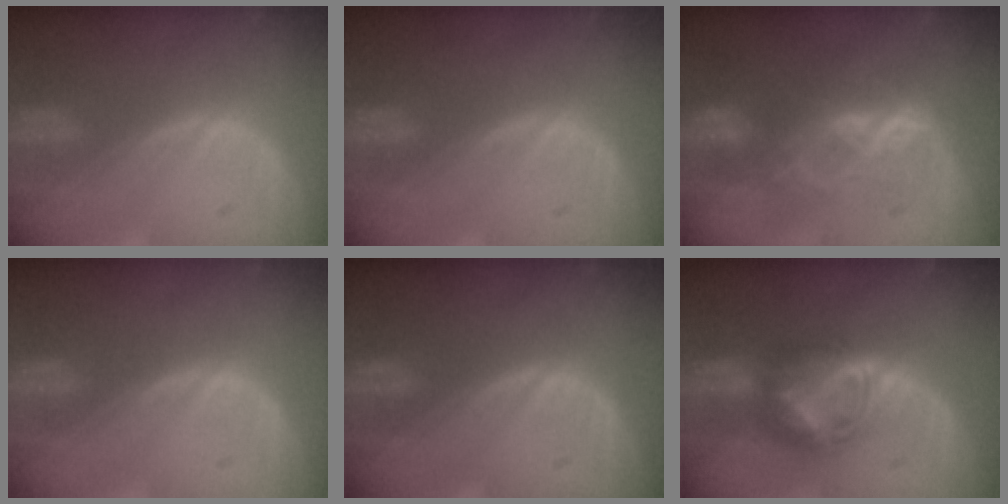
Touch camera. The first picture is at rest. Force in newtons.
{"total": 0.0}
{"total": 5.9, "press": 5.9, "slide": 0.8}
{"total": 0.0}
{"total": 0.0}
{"total": 7.7, "press": 6.6, "slide": 4.0}